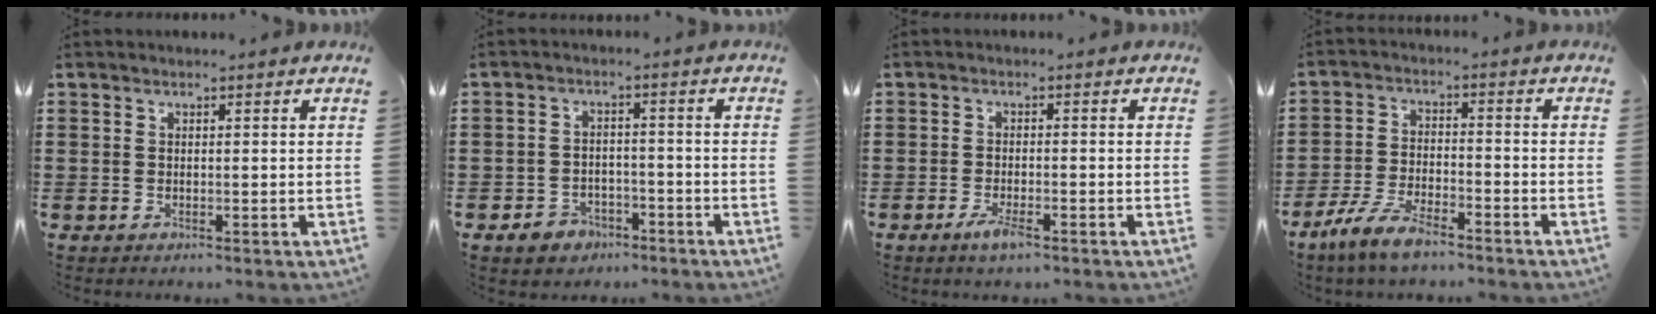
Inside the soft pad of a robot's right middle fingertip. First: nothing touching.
{"total": 3.4, "force": [-2.8, 1.9, 0.7], "torque": [-0.025, 0.007, -0.060]}
{"total": 3.1, "force": [-1.7, 0.7, 2.5], "torque": [-0.054, -0.004, -0.034]}
{"total": 6.8, "force": [-5.3, 1.7, 3.9], "torque": [-0.096, -0.005, -0.106]}